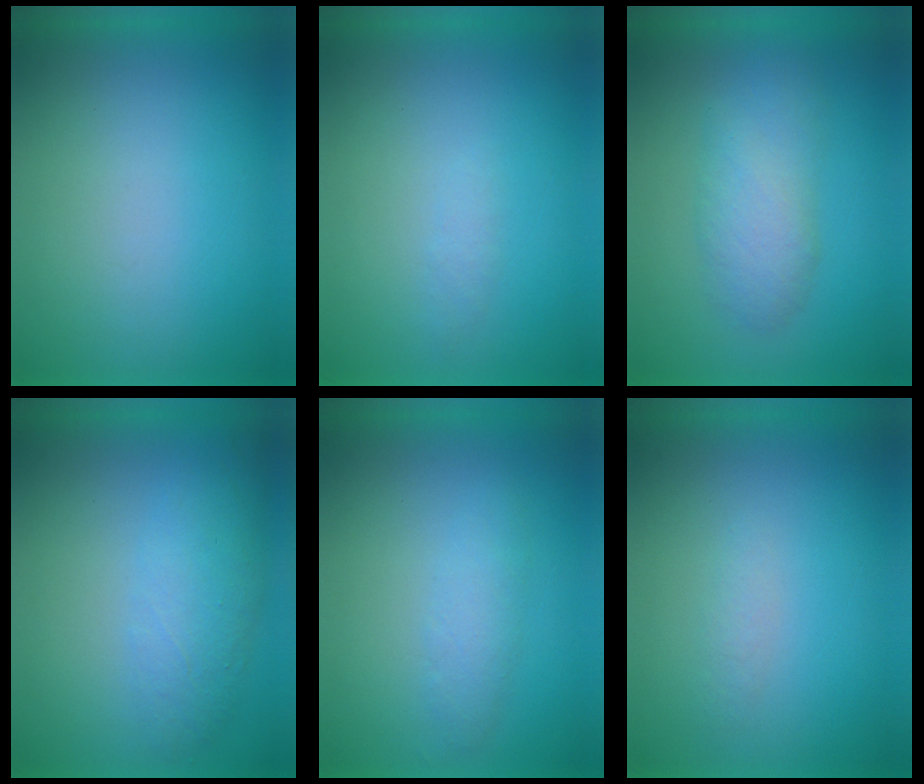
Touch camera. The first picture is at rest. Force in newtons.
{"total": 1.2}
{"total": 4.3}
{"total": 4.2}
{"total": 2.4}
{"total": 1.3}